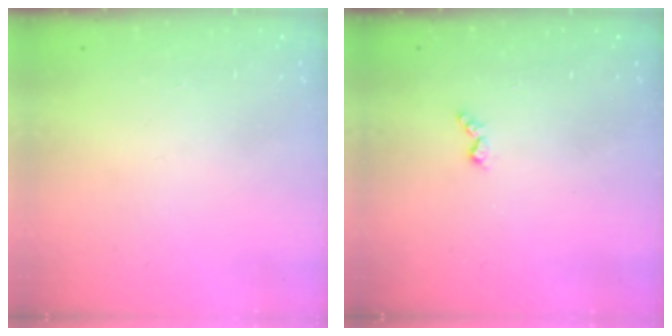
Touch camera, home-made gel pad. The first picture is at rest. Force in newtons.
{"total": 3.4, "press": 3.4, "slide": 0.5}